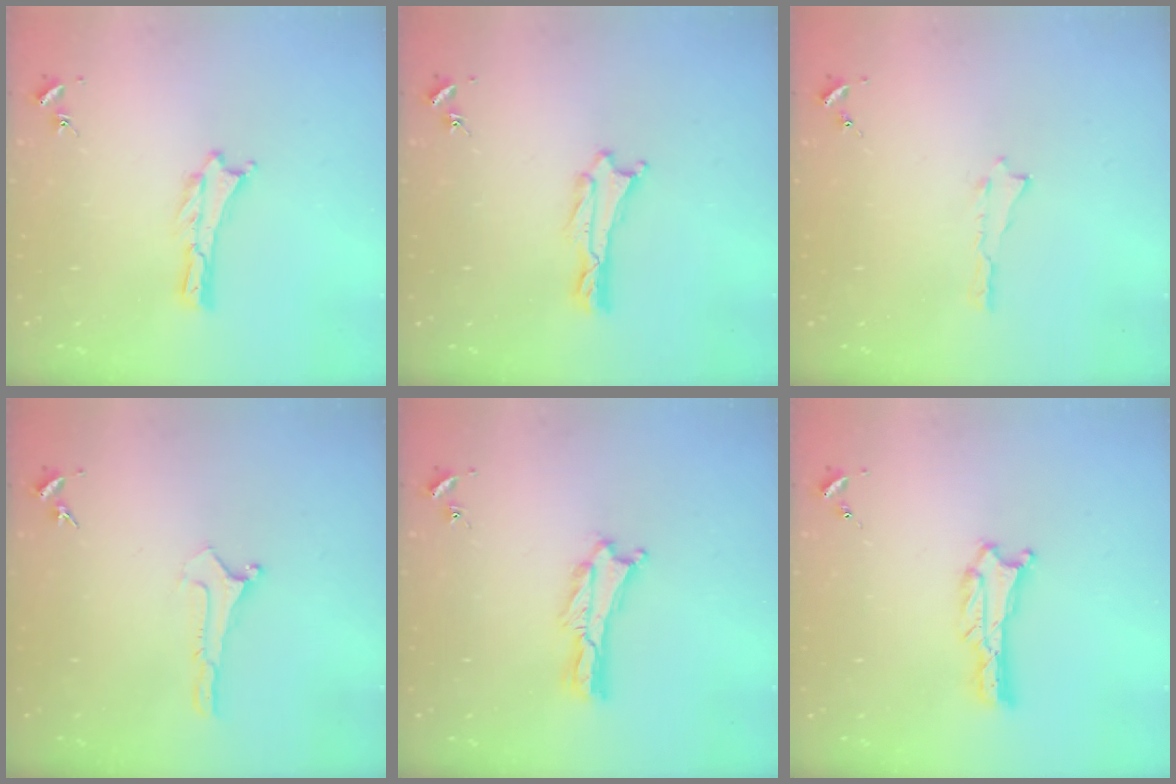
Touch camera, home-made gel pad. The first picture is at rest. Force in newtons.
{"total": 0.6, "press": 0.6, "slide": 0.1}
{"total": 0.0}
{"total": 0.0}
{"total": 0.7, "press": 0.6, "slide": 0.2}
{"total": 0.7, "press": 0.7, "slide": 0.1}